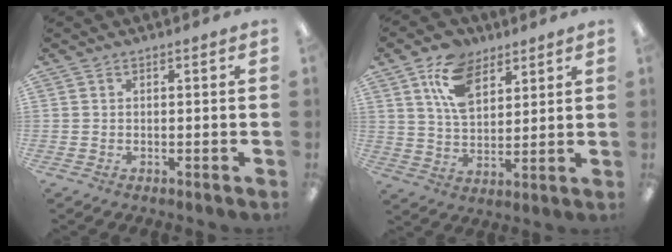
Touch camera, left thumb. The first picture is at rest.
{"total": 12.9, "force": [7.2, 7.9, 7.2], "torque": [-0.128, -0.011, 0.134]}